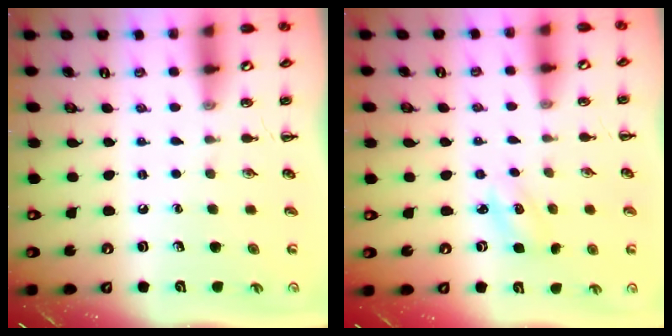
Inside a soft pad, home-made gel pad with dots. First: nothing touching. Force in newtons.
{"total": 2.8, "press": 2.7, "slide": 0.7}